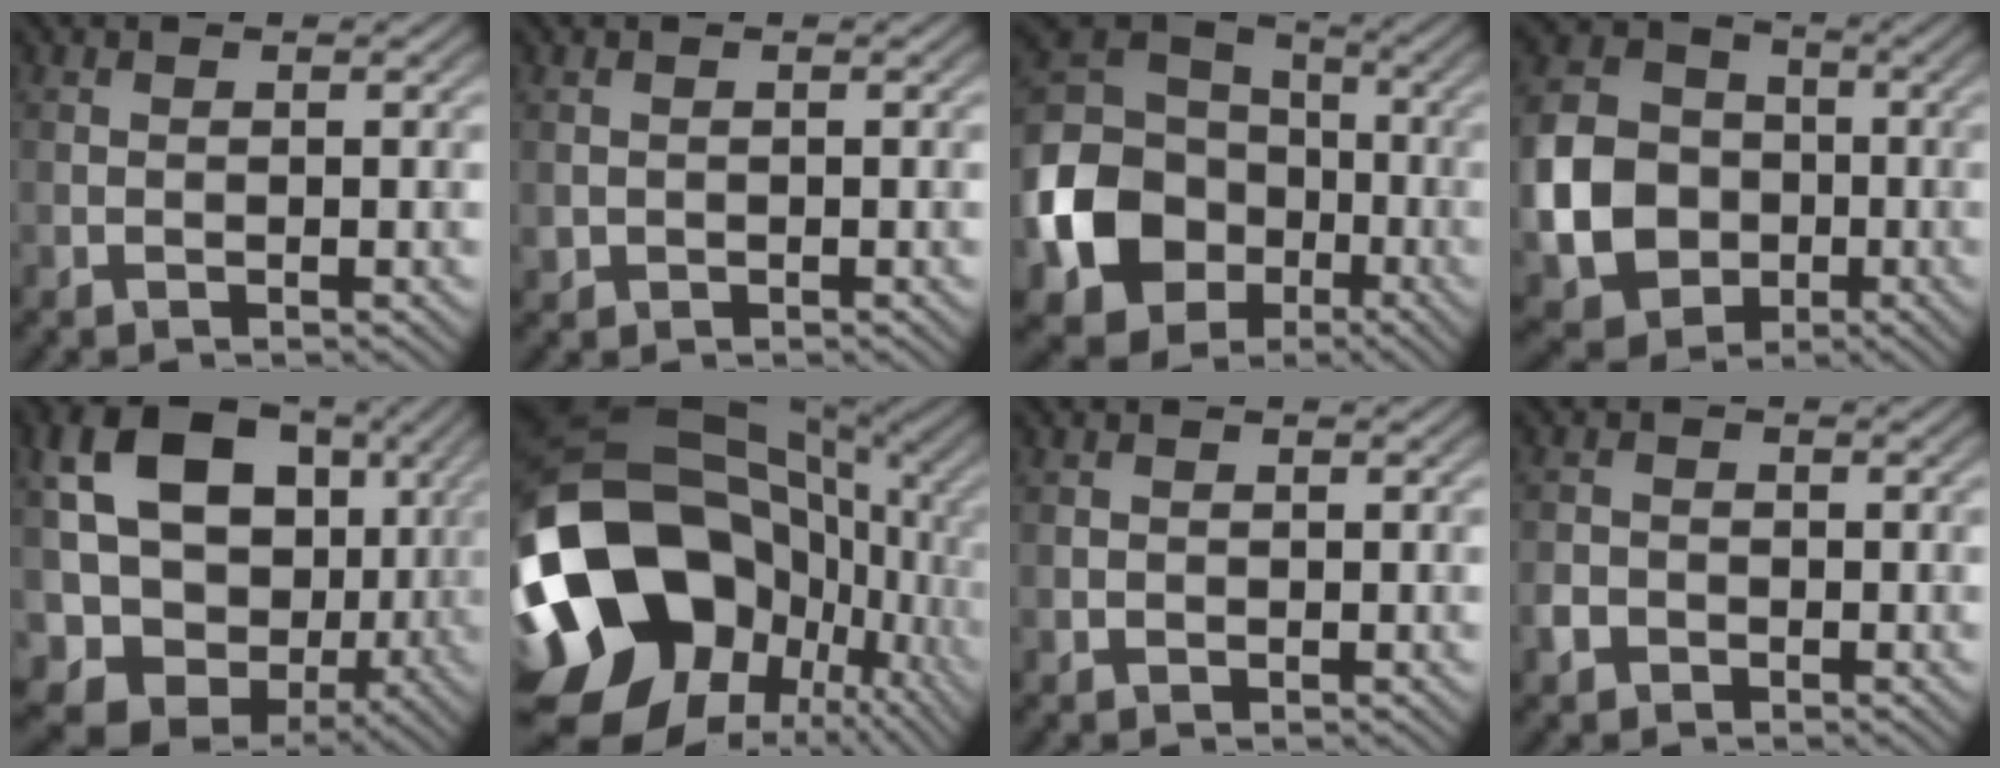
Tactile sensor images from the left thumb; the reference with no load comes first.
{"total": 0.6, "force": [0.0, 0.6, 0.1], "torque": [-0.003, -0.005, 0.002]}
{"total": 15.3, "force": [-4.8, 12.4, 7.7], "torque": [-0.208, -0.036, -0.098]}
{"total": 13.4, "force": [-2.9, 11.4, 6.4], "torque": [-0.182, -0.045, -0.071]}
{"total": 14.6, "force": [1.0, 12.0, 8.3], "torque": [-0.158, -0.037, 0.030]}
{"total": 22.8, "force": [-3.2, 17.3, 14.4], "torque": [-0.332, -0.018, -0.026]}
{"total": 0.8, "force": [-0.3, 0.7, 0.2], "torque": [-0.001, -0.003, -0.009]}
{"total": 2.1, "force": [-1.2, 1.6, 0.7], "torque": [-0.013, 0.001, -0.028]}